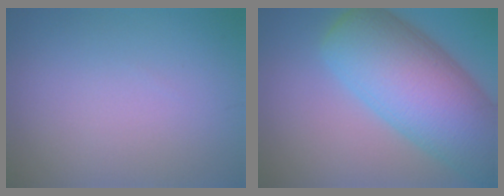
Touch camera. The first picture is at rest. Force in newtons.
{"total": 13.0, "press": 13.0, "slide": 0.7}